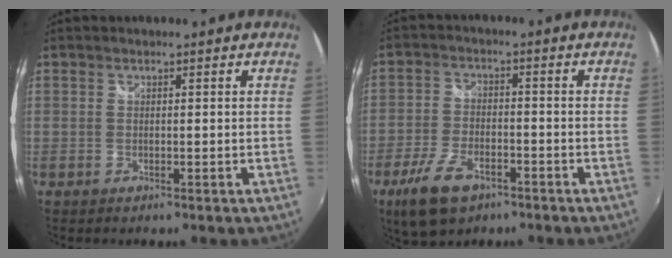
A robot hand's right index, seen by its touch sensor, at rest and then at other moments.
{"total": 10.1, "force": [-6.2, 4.9, 6.3], "torque": [-0.154, -0.016, -0.114]}